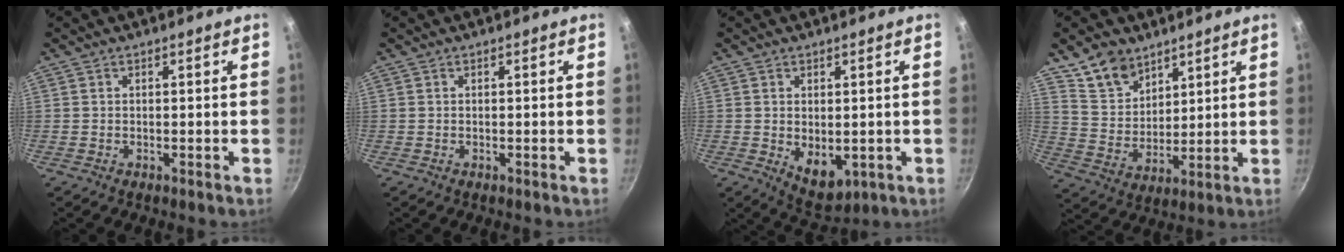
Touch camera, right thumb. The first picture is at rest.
{"total": 0.0}
{"total": 6.8, "force": [-0.4, 4.4, 5.2], "torque": [-0.065, -0.014, 0.009]}
{"total": 10.2, "force": [7.1, 6.4, 3.4], "torque": [-0.028, -0.035, 0.143]}